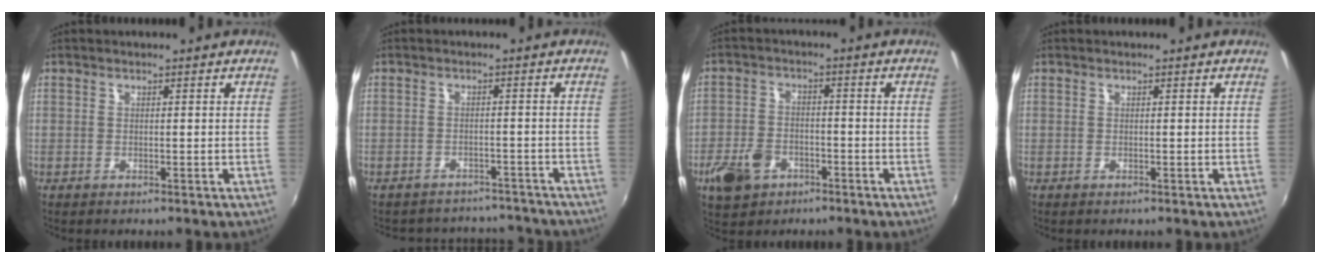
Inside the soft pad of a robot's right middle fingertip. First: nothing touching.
{"total": 11.1, "force": [-10.0, 4.4, 2.3], "torque": [-0.054, 0.017, -0.120]}
{"total": 8.3, "force": [-4.4, 5.5, 4.3], "torque": [-0.110, -0.001, -0.078]}
{"total": 0.0}